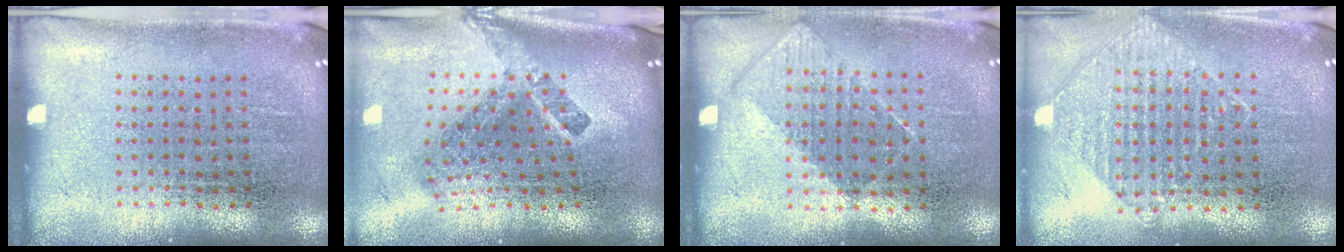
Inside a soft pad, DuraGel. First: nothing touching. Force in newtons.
{"total": 2.6, "press": 1.6, "slide": 2.0}
{"total": 0.9, "press": 0.7, "slide": 0.4}
{"total": 0.9, "press": 0.9, "slide": 0.2}